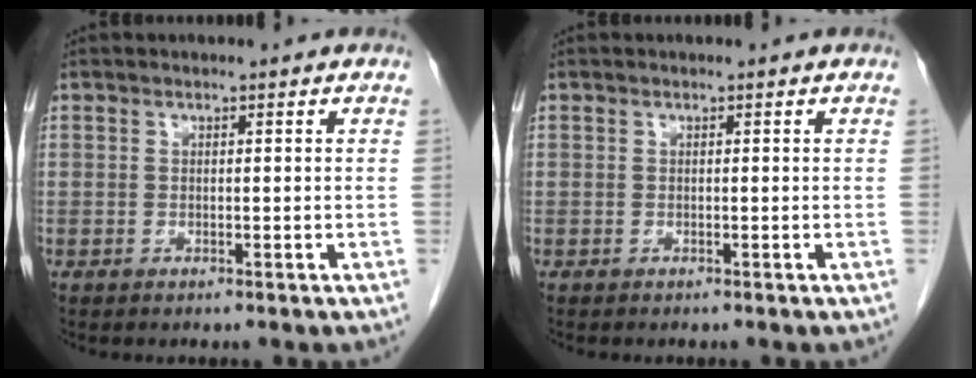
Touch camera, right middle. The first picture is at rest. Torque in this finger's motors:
{"motor_torque": [-0.21, -0.03, 0.01, 0.00]}